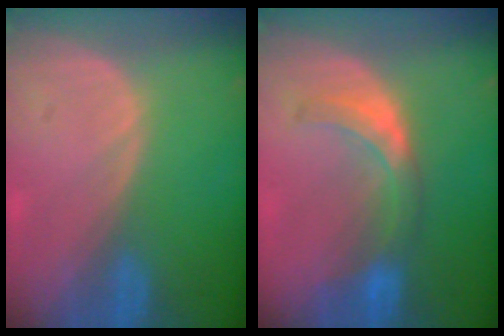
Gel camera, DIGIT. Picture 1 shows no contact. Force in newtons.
{"total": 5.9, "press": 5.8, "slide": 1.0}